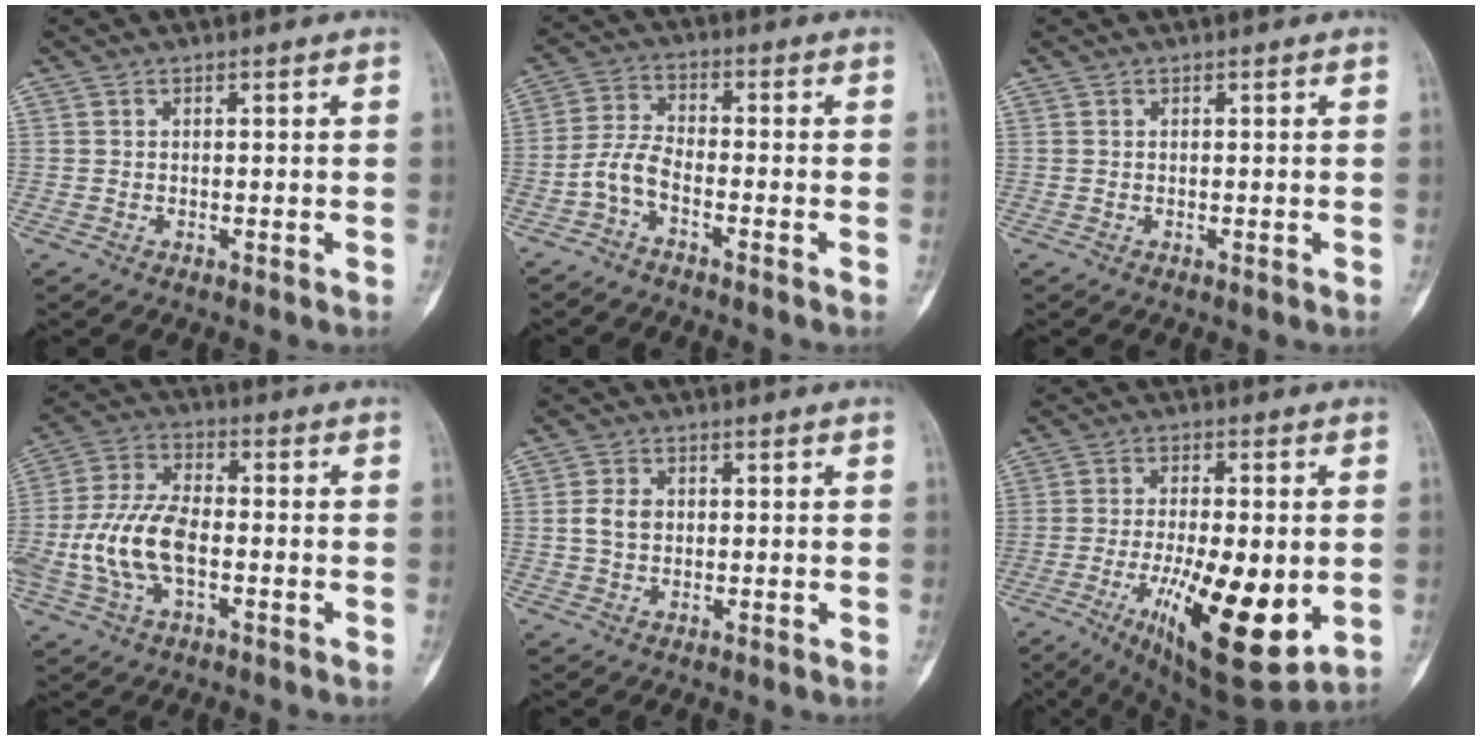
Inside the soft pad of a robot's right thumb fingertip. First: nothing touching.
{"total": 5.0, "force": [-3.0, 1.8, 3.6], "torque": [-0.077, 0.027, -0.069]}
{"total": 0.0}
{"total": 13.6, "force": [-2.8, 7.2, 11.1], "torque": [-0.242, 0.025, -0.057]}
{"total": 3.6, "force": [0.2, 2.7, 2.3], "torque": [-0.042, 0.006, 0.002]}
{"total": 20.1, "force": [-4.5, 6.8, 18.3], "torque": [-0.284, -0.020, -0.051]}